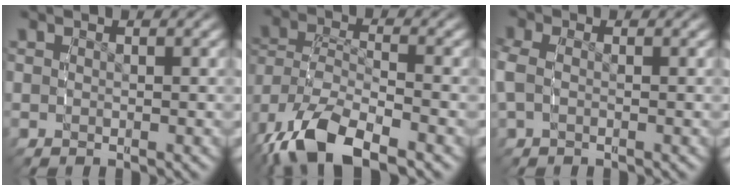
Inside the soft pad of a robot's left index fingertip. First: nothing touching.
{"total": 7.7, "force": [-4.2, 3.8, 5.2], "torque": [-0.127, -0.043, -0.050]}
{"total": 1.8, "force": [-0.2, 1.0, 1.5], "torque": [-0.044, -0.004, -0.001]}